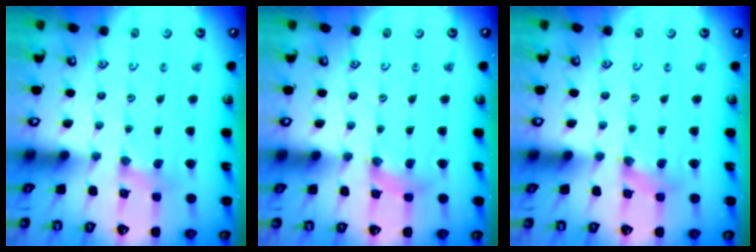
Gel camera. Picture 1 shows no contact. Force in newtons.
{"total": 2.1, "press": 2.1, "slide": 0.3}
{"total": 1.3, "press": 1.2, "slide": 0.2}